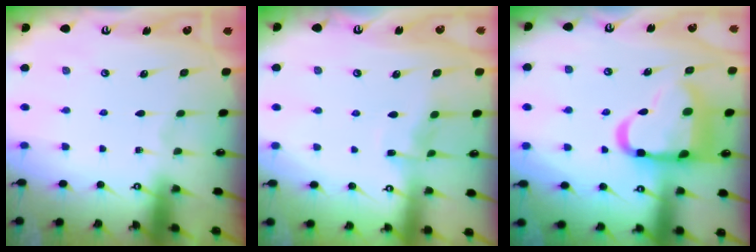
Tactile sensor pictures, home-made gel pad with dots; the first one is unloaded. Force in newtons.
{"total": 5.7, "press": 5.7, "slide": 0.7}
{"total": 17.5, "press": 17.4, "slide": 2.0}